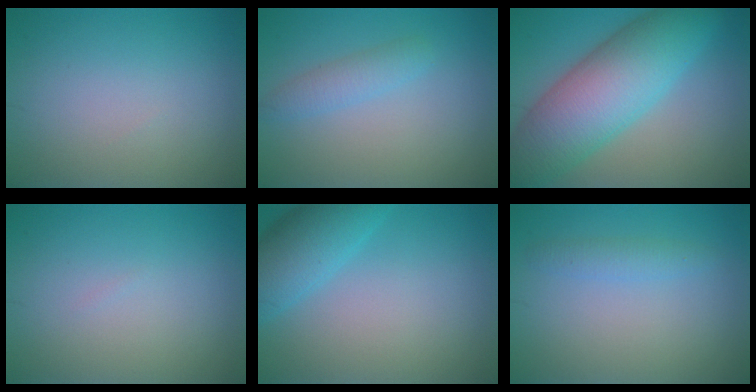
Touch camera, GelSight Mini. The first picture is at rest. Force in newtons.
{"total": 2.0, "press": 2.0, "slide": 0.1}
{"total": 10.6, "press": 10.6, "slide": 0.4}
{"total": 0.0}
{"total": 5.1, "press": 5.1, "slide": 0.2}
{"total": 1.5, "press": 1.5, "slide": 0.1}